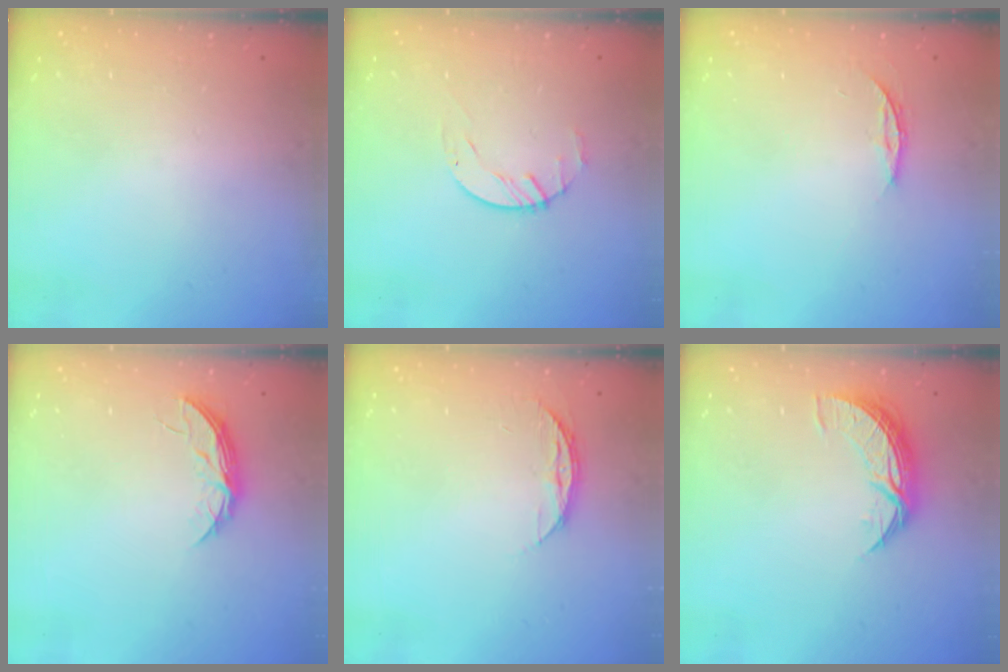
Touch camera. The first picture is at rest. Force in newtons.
{"total": 1.6, "press": 1.6, "slide": 0.3}
{"total": 3.8, "press": 3.8, "slide": 0.3}
{"total": 5.5, "press": 5.5, "slide": 0.5}
{"total": 7.3, "press": 7.3, "slide": 0.6}
{"total": 8.3, "press": 8.3, "slide": 0.5}